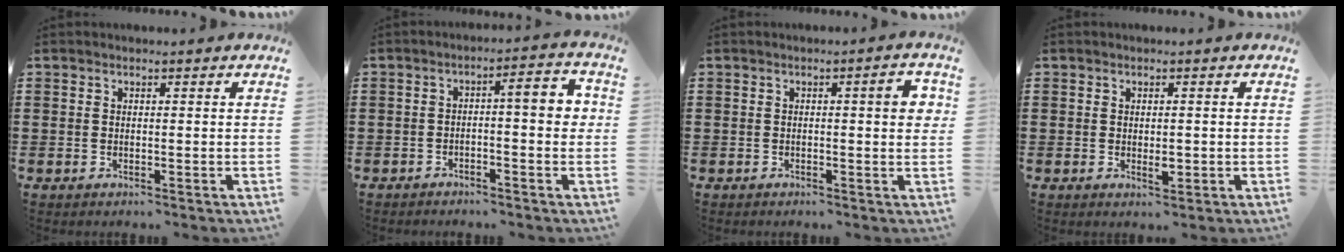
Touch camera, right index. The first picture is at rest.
{"total": 4.3, "force": [-0.6, 0.8, 4.2], "torque": [-0.061, -0.001, -0.019]}
{"total": 3.8, "force": [0.4, 0.6, 3.7], "torque": [-0.049, -0.001, 0.000]}
{"total": 2.0, "force": [-0.1, 0.8, 1.8], "torque": [-0.032, -0.001, -0.001]}